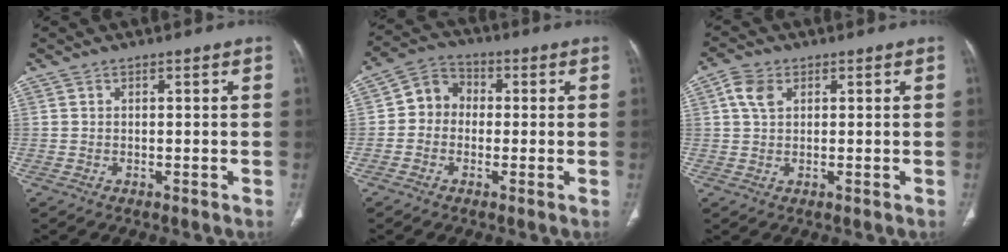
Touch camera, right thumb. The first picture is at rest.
{"total": 6.6, "force": [-0.3, 5.8, 3.1], "torque": [-0.029, 0.023, -0.022]}
{"total": 4.3, "force": [1.3, 2.9, 2.9], "torque": [-0.062, 0.005, 0.026]}